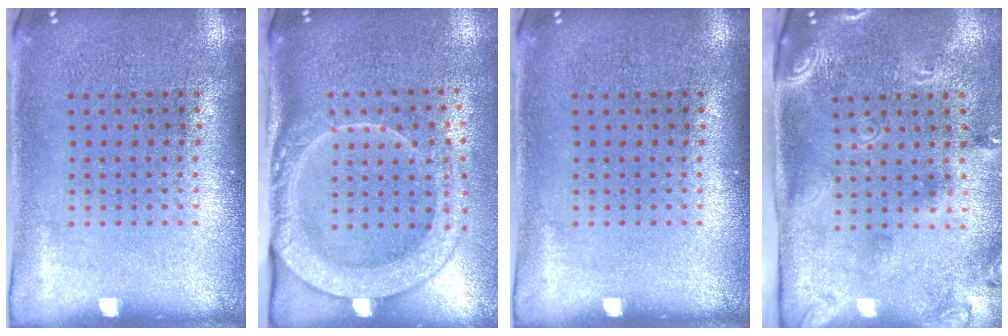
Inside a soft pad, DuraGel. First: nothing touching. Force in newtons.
{"total": 2.5, "press": 1.9, "slide": 1.6}
{"total": 0.0}
{"total": 2.5, "press": 1.7, "slide": 1.8}